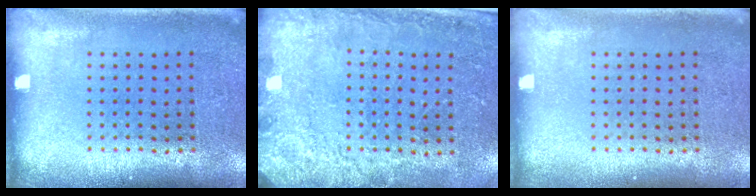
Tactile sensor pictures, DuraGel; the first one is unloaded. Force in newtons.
{"total": 2.6, "press": 2.3, "slide": 1.1}
{"total": 0.0}